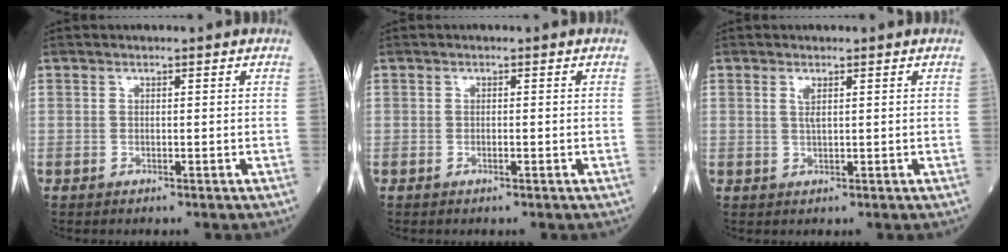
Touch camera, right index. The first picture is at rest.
{"total": 0.6, "force": [-0.2, 0.0, 0.5], "torque": [-0.010, 0.000, -0.002]}
{"total": 1.5, "force": [0.7, 0.2, 1.4], "torque": [-0.032, -0.002, 0.014]}